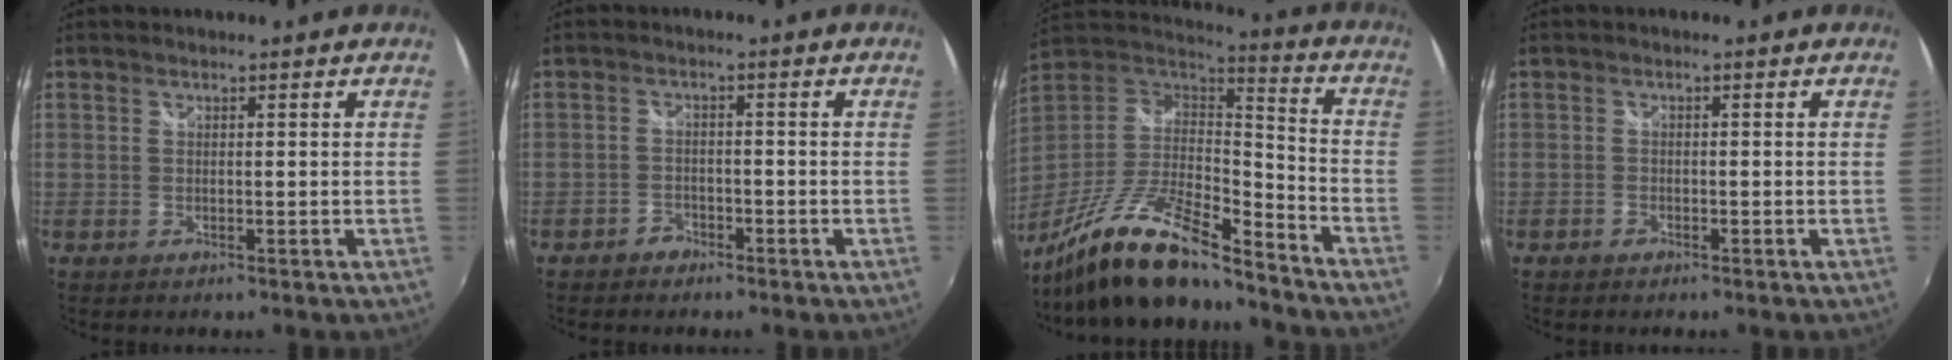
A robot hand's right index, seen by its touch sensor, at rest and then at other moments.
{"total": 2.8, "force": [-2.2, 1.7, 0.3], "torque": [-0.016, 0.009, -0.040]}
{"total": 21.4, "force": [-16.3, 5.3, 12.7], "torque": [-0.245, -0.035, -0.287]}
{"total": 1.3, "force": [-1.0, 0.8, 0.2], "torque": [-0.007, 0.000, -0.019]}